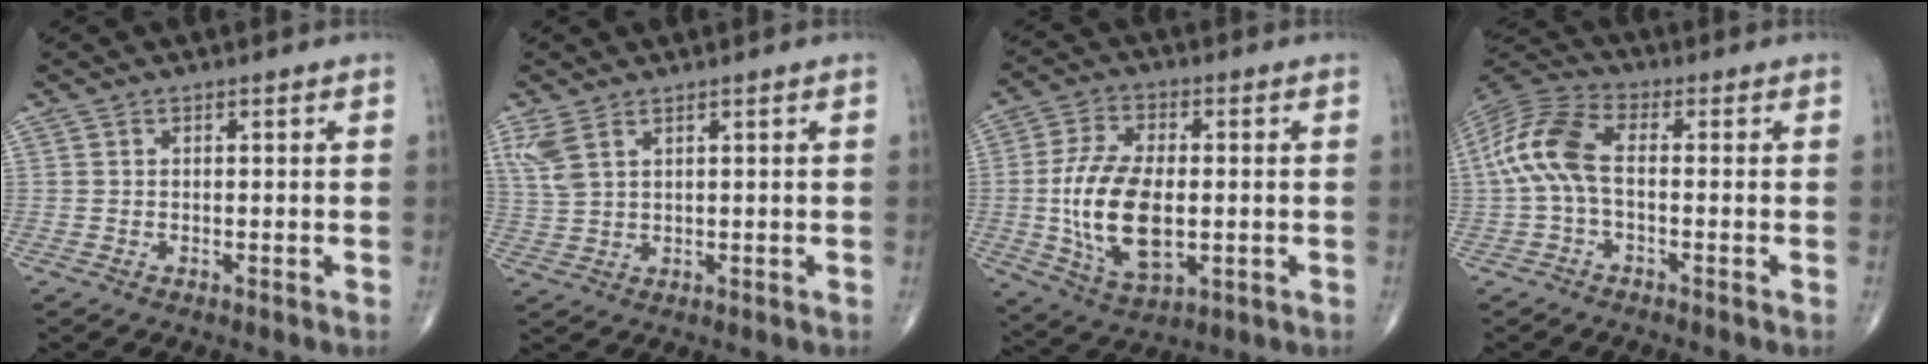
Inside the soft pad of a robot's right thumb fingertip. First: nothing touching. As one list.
[{"total": 4.7, "force": [2.6, 2.1, 3.3], "torque": [-0.085, 0.000, 0.065]}, {"total": 16.0, "force": [-1.3, 8.5, 13.5], "torque": [-0.259, -0.004, -0.016]}, {"total": 10.5, "force": [-0.5, 5.2, 9.1], "torque": [-0.204, 0.031, -0.018]}]